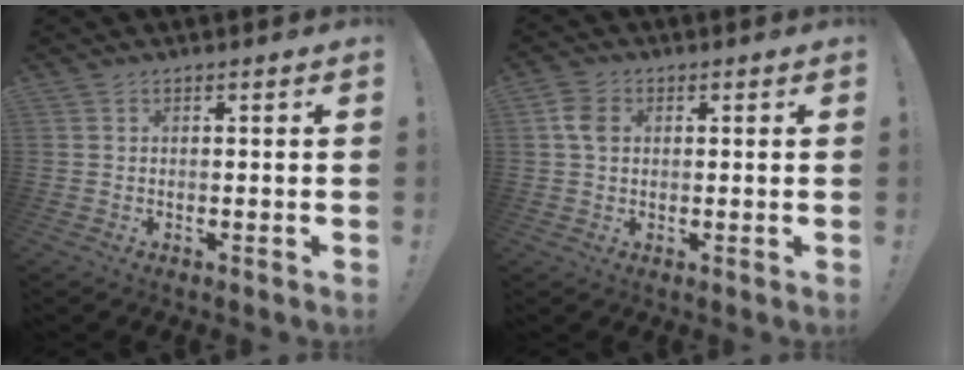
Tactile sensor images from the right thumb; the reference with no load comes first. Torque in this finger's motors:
{"motor_torque": [-0.01, 0.04, -0.27, 0.21, 0.05]}